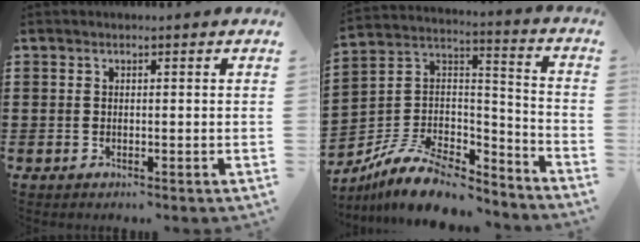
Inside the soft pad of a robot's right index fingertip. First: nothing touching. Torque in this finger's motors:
{"motor_torque": [-1.01, 1.07, -0.63, -0.21]}